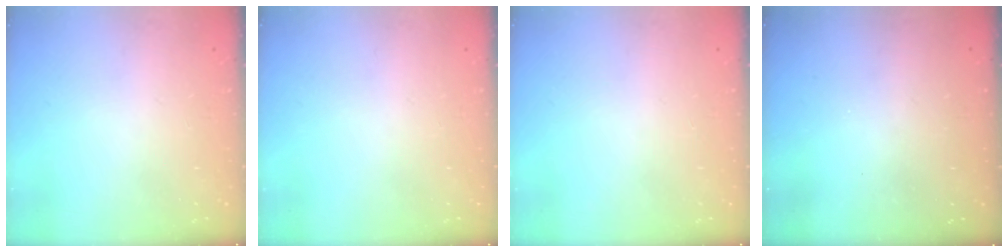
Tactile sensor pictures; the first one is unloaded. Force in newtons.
{"total": 0.0}
{"total": 0.0}
{"total": 3.1, "press": 3.1, "slide": 0.2}